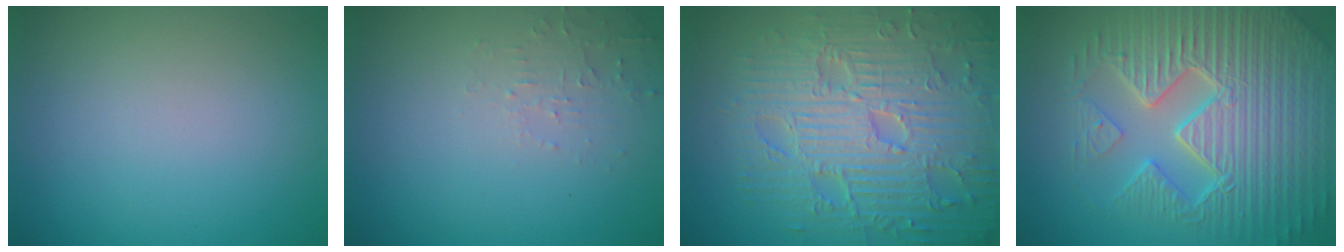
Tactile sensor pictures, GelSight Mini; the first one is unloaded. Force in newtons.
{"total": 1.5, "press": 1.5, "slide": 0.3}
{"total": 10.5, "press": 7.1, "slide": 7.8}
{"total": 9.5, "press": 6.5, "slide": 7.0}